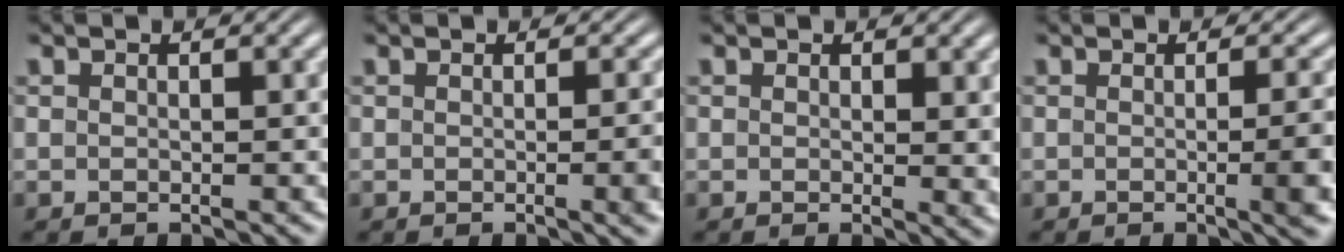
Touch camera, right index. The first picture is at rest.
{"total": 1.6, "force": [-0.4, -0.1, 1.6], "torque": [-0.016, 0.003, -0.009]}
{"total": 1.1, "force": [0.5, 0.2, 1.0], "torque": [-0.009, -0.008, 0.007]}
{"total": 3.2, "force": [-0.6, 0.2, 3.1], "torque": [-0.033, 0.005, -0.016]}